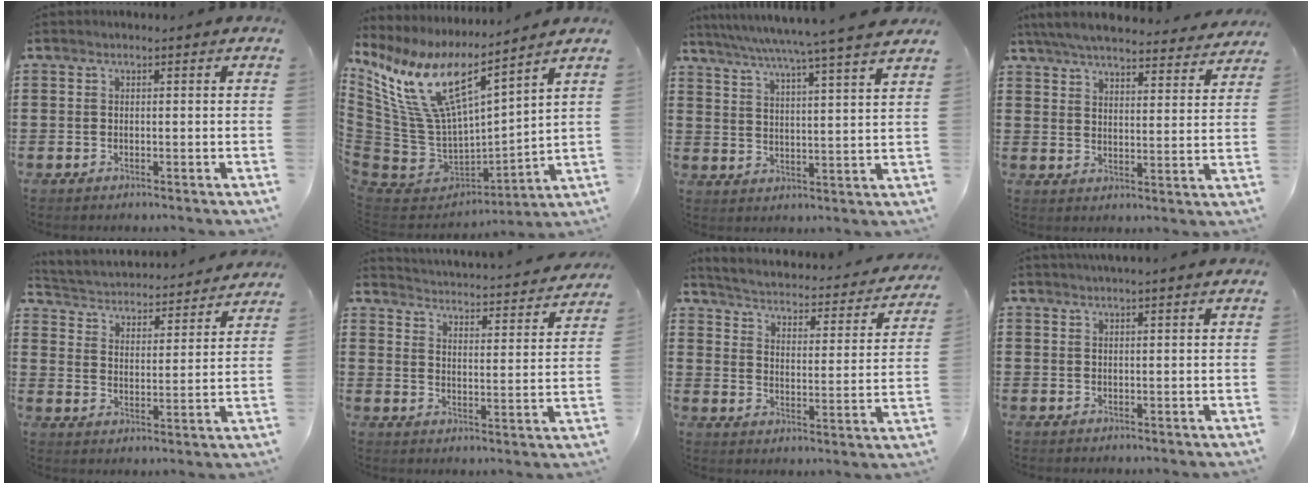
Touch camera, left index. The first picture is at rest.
{"total": 12.8, "force": [7.2, 4.8, 9.4], "torque": [-0.227, -0.050, 0.125]}
{"total": 6.2, "force": [5.4, -1.4, 2.7], "torque": [-0.073, -0.043, 0.086]}
{"total": 5.9, "force": [5.7, 0.1, 1.5], "torque": [-0.054, -0.032, 0.099]}
{"total": 2.7, "force": [2.7, 0.3, -0.1], "torque": [-0.021, -0.032, 0.036]}
{"total": 2.6, "force": [2.5, -0.3, 0.1], "torque": [-0.024, -0.033, 0.033]}
{"total": 1.9, "force": [1.8, 0.0, 0.6], "torque": [-0.030, -0.028, 0.017]}
{"total": 1.7, "force": [1.6, -0.2, 0.5], "torque": [-0.011, 0.002, 0.032]}